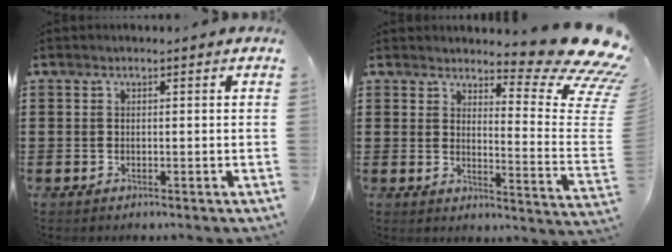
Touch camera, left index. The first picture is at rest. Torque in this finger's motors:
{"motor_torque": [2.14, 0.00, 0.36, 0.09]}